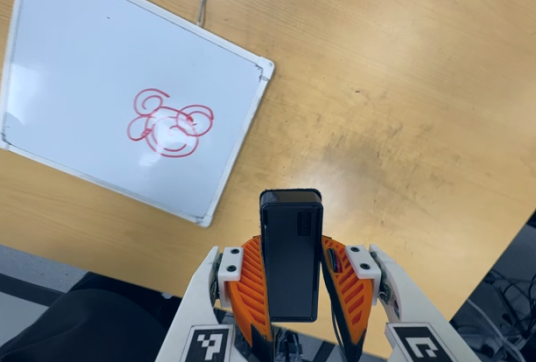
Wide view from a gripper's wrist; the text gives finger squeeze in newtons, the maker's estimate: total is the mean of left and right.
{"total": 4.1, "left": 2.9, "right": 5.2}